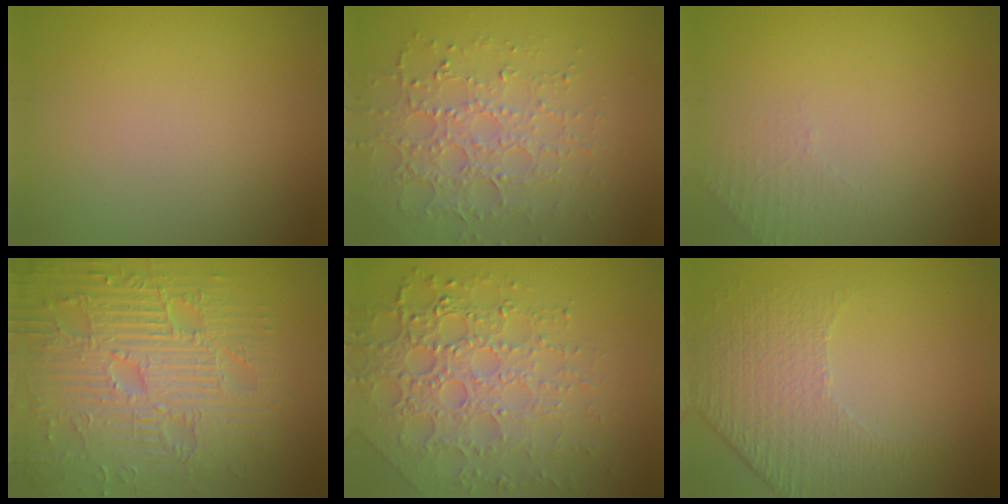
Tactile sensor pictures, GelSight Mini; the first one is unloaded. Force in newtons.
{"total": 4.0, "press": 3.8, "slide": 1.4}
{"total": 1.6, "press": 1.5, "slide": 0.4}
{"total": 10.0, "press": 6.9, "slide": 7.2}
{"total": 7.5, "press": 5.3, "slide": 5.3}
{"total": 4.8, "press": 3.4, "slide": 3.3}